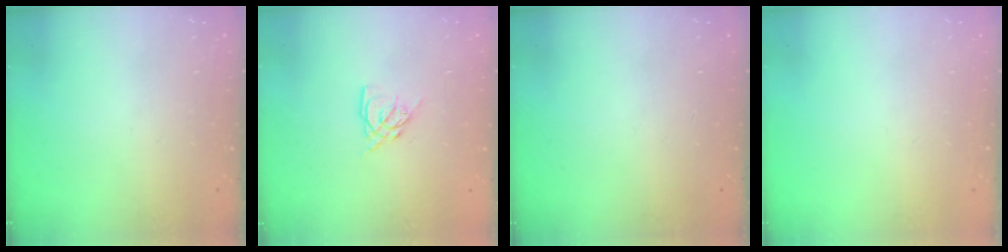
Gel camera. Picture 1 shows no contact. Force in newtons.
{"total": 6.5, "press": 6.5, "slide": 0.6}
{"total": 0.0}
{"total": 0.0}